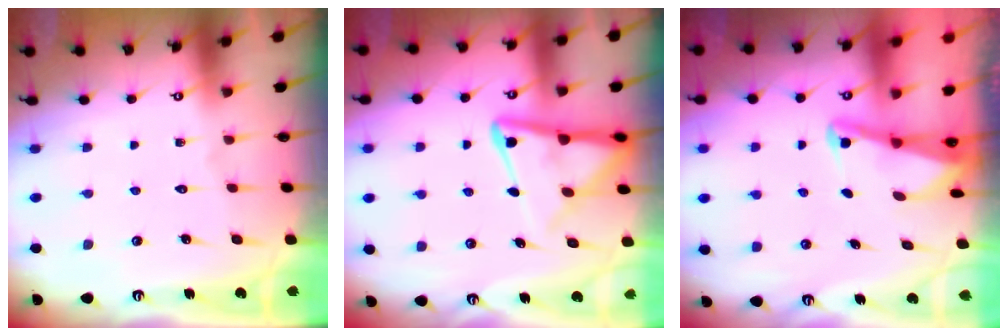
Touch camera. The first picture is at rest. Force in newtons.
{"total": 9.6, "press": 9.5, "slide": 1.1}
{"total": 2.2, "press": 2.2, "slide": 0.3}